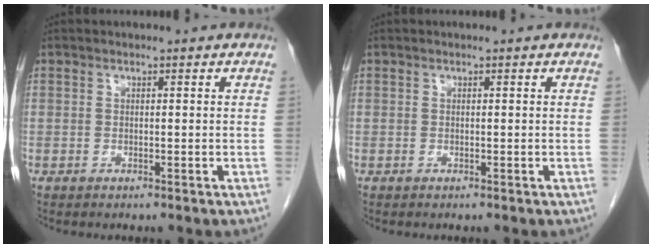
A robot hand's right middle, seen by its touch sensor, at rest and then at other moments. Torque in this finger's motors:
{"motor_torque": [0.00, 0.00, 0.00, 0.00]}